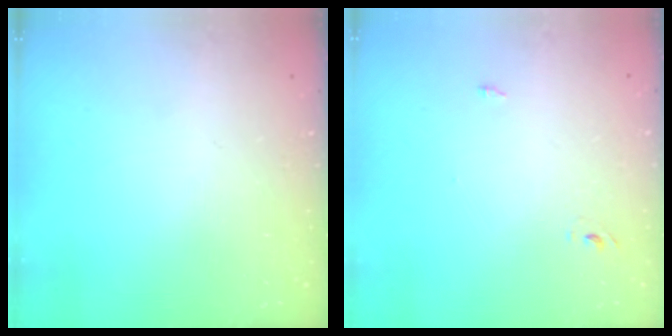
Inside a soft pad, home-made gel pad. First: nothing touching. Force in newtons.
{"total": 2.4, "press": 2.2, "slide": 1.0}